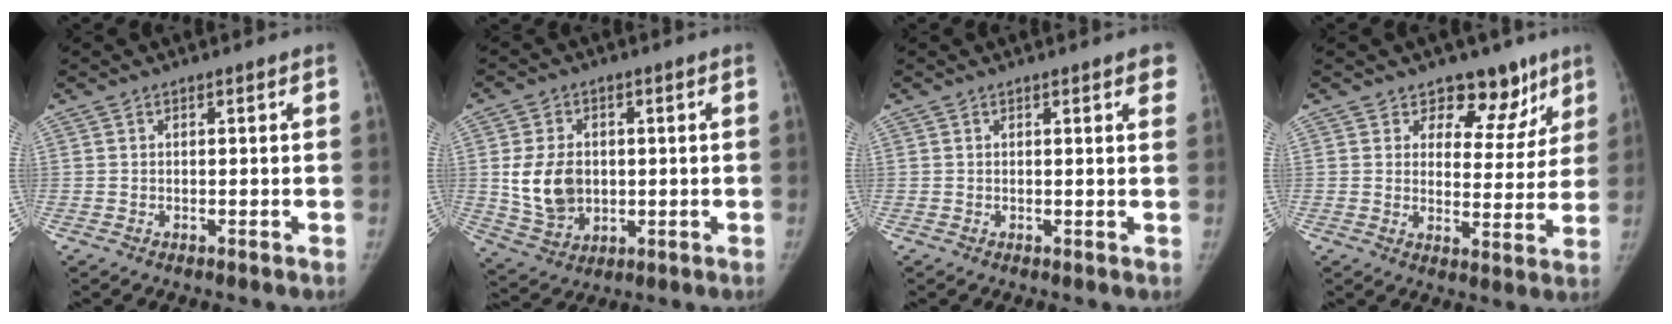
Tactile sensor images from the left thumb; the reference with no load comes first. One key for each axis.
{"total": 10.3, "fx": 0.5, "fy": 7.9, "fz": 6.6, "tx": -0.097, "ty": -0.007, "tz": 0.023}
{"total": 3.1, "fx": 1.9, "fy": 0.7, "fz": 2.4, "tx": -0.013, "ty": 0.000, "tz": 0.017}
{"total": 10.4, "fx": 7.3, "fy": 6.6, "fz": 3.3, "tx": 0.016, "ty": -0.036, "tz": 0.092}